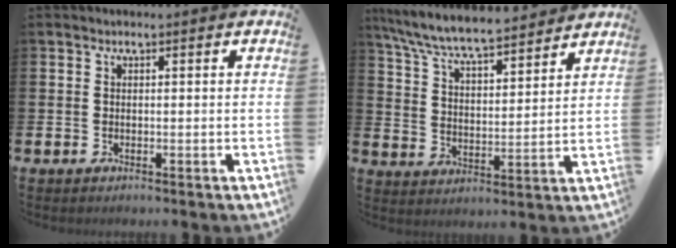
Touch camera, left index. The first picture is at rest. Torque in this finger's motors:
{"motor_torque": [1.13, -1.01, 1.02, 0.21]}